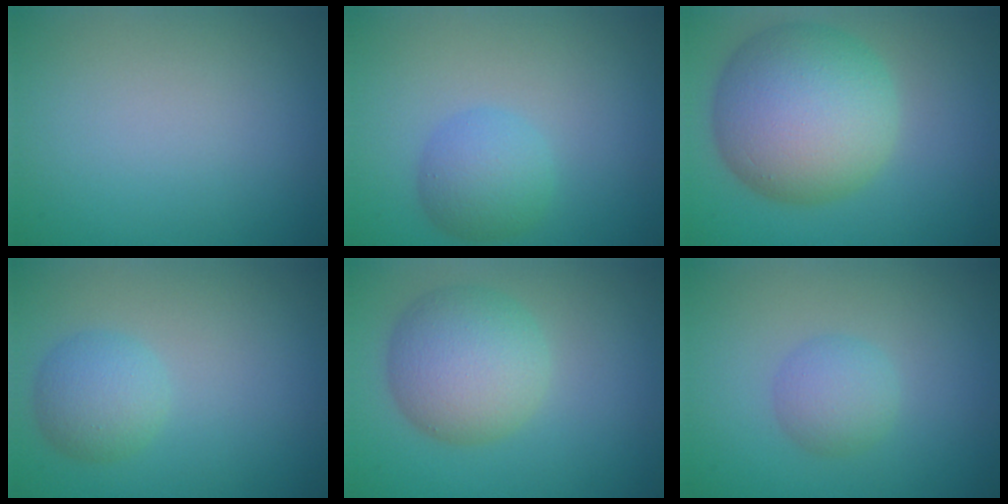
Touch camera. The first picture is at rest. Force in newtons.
{"total": 3.2, "press": 3.2, "slide": 0.0}
{"total": 10.9, "press": 10.9, "slide": 0.3}
{"total": 2.9, "press": 2.9, "slide": 0.1}
{"total": 6.3, "press": 6.3, "slide": 0.2}
{"total": 2.5, "press": 2.5, "slide": 0.1}